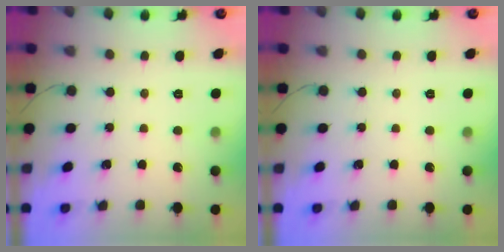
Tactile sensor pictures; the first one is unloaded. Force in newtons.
{"total": 0.0}